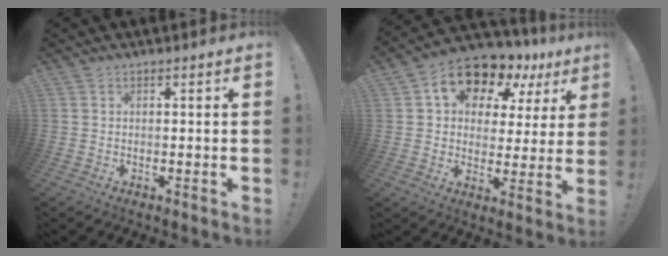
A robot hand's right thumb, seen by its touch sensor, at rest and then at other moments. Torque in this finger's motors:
{"motor_torque": [0.80, 1.36, 1.39, 0.40, 0.05]}